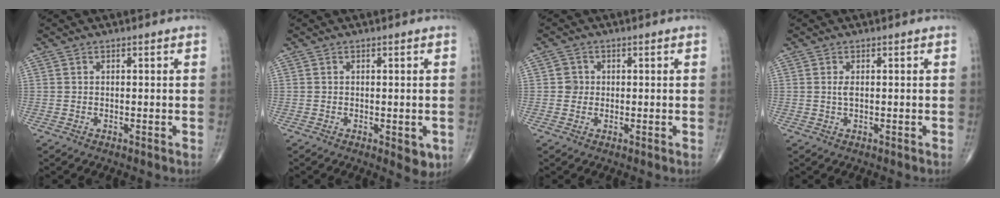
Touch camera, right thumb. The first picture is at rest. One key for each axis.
{"total": 3.6, "fx": -1.0, "fy": 1.6, "fz": 3.1, "tx": -0.024, "ty": -0.007, "tz": -0.010}
{"total": 2.0, "fx": 0.1, "fy": 2.0, "fz": 0.4, "tx": 0.005, "ty": 0.005, "tz": -0.001}
{"total": 1.2, "fx": 0.2, "fy": 0.4, "fz": 1.1, "tx": -0.025, "ty": -0.002, "tz": 0.005}